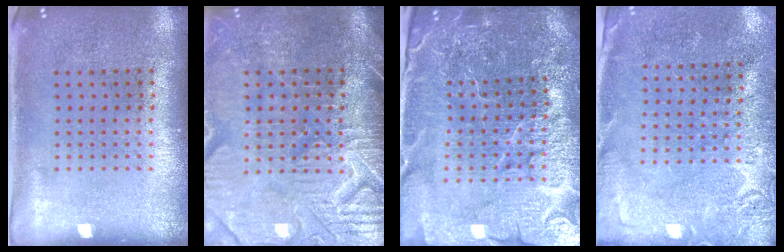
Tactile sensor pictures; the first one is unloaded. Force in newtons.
{"total": 4.4, "press": 4.0, "slide": 1.8}
{"total": 5.8, "press": 5.2, "slide": 2.5}
{"total": 2.7, "press": 2.7, "slide": 0.7}